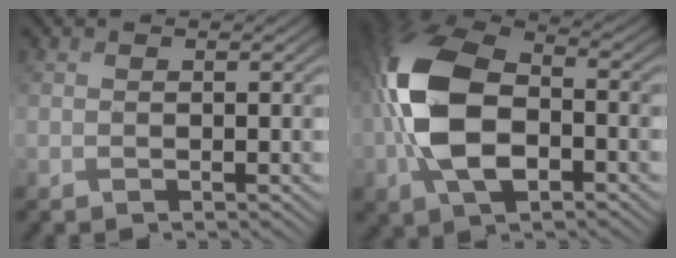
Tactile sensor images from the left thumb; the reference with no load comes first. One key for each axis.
{"total": 13.7, "fx": -2.2, "fy": 7.9, "fz": 10.9, "tx": -0.251, "ty": 0.003, "tz": -0.057}